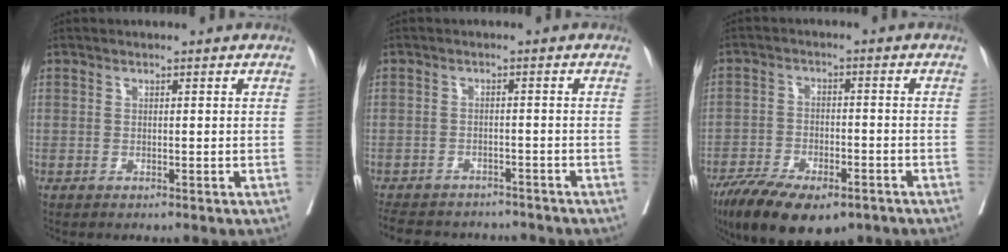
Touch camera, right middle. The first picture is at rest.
{"total": 12.3, "force": [-11.0, 4.5, 3.4], "torque": [-0.073, 0.005, -0.141]}
{"total": 14.0, "force": [-9.4, 5.2, 8.9], "torque": [-0.159, -0.020, -0.150]}